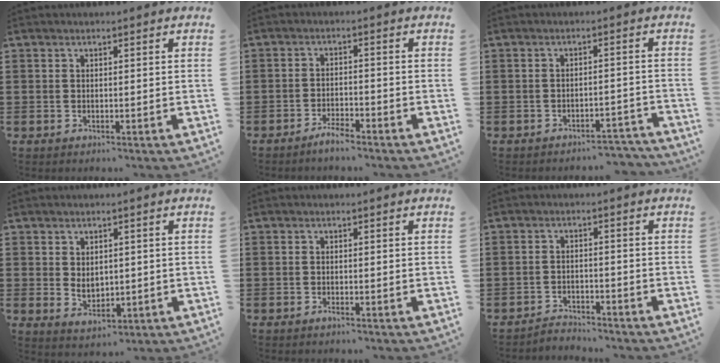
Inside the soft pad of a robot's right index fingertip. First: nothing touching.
{"total": 2.5, "force": [-2.4, 0.3, 0.8], "torque": [-0.018, 0.006, -0.047]}
{"total": 3.3, "force": [-3.2, 0.3, 0.7], "torque": [-0.015, 0.003, -0.066]}
{"total": 2.7, "force": [0.6, 2.0, 1.7], "torque": [-0.030, 0.004, 0.008]}
{"total": 0.7, "force": [-0.6, 0.0, 0.4], "torque": [-0.008, -0.003, -0.011]}
{"total": 2.6, "force": [-2.6, 0.3, -0.3], "torque": [-0.004, 0.002, -0.057]}